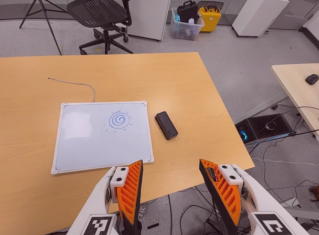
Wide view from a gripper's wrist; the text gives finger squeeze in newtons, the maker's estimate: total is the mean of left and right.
{"total": 0.0}